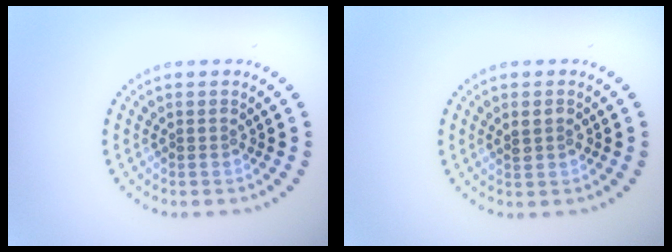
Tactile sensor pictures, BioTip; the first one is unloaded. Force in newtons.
{"total": 1.5, "press": 1.5, "slide": 0.1}